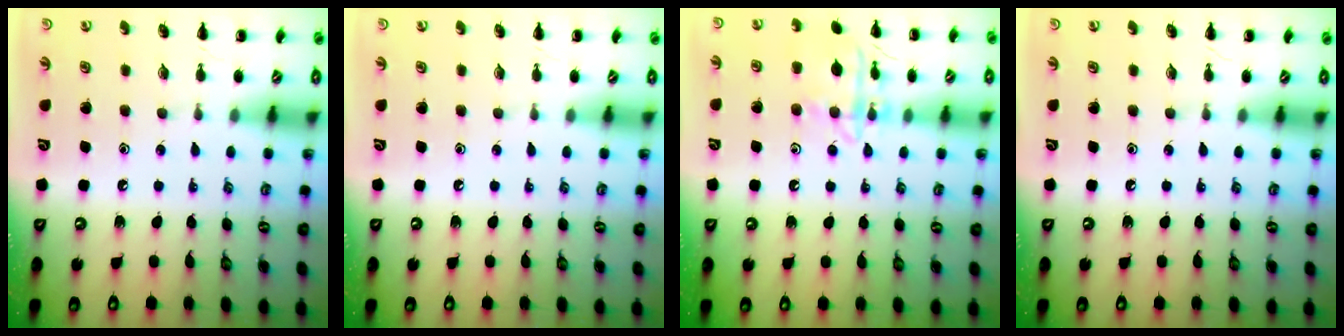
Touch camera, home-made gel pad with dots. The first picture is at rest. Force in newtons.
{"total": 0.0}
{"total": 13.0, "press": 13.0, "slide": 0.6}
{"total": 0.0}